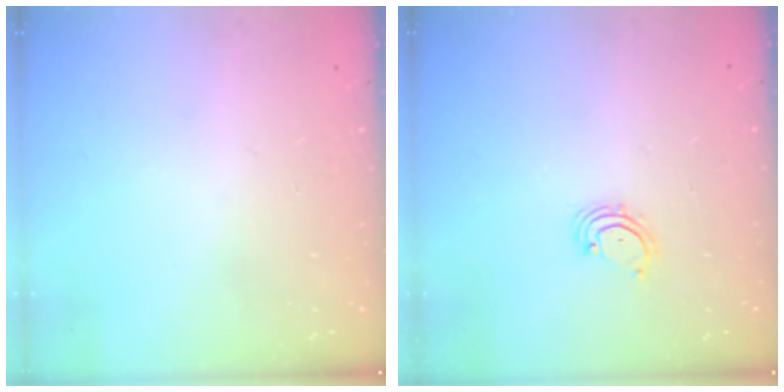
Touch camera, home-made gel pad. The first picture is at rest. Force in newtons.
{"total": 2.3, "press": 2.3, "slide": 0.5}